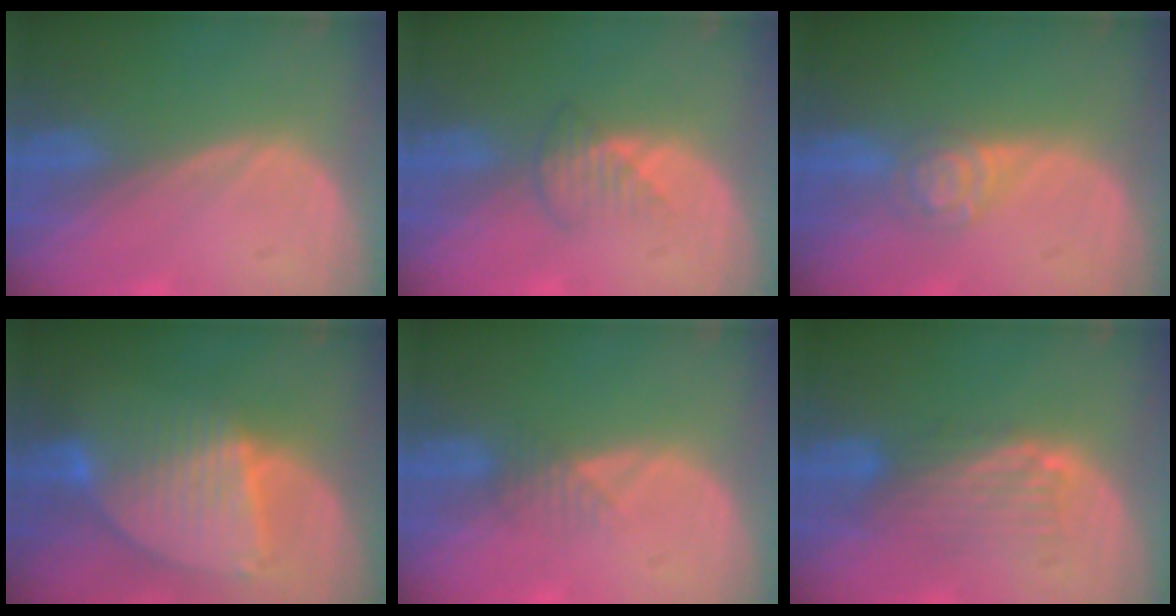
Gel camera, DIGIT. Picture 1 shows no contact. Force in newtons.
{"total": 2.7, "press": 2.6, "slide": 0.6}
{"total": 4.3, "press": 4.0, "slide": 1.7}
{"total": 8.5, "press": 7.5, "slide": 4.0}
{"total": 1.9, "press": 1.6, "slide": 1.0}
{"total": 5.1, "press": 4.4, "slide": 2.6}